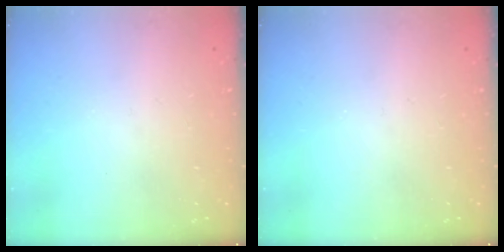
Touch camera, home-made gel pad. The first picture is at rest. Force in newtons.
{"total": 0.0}